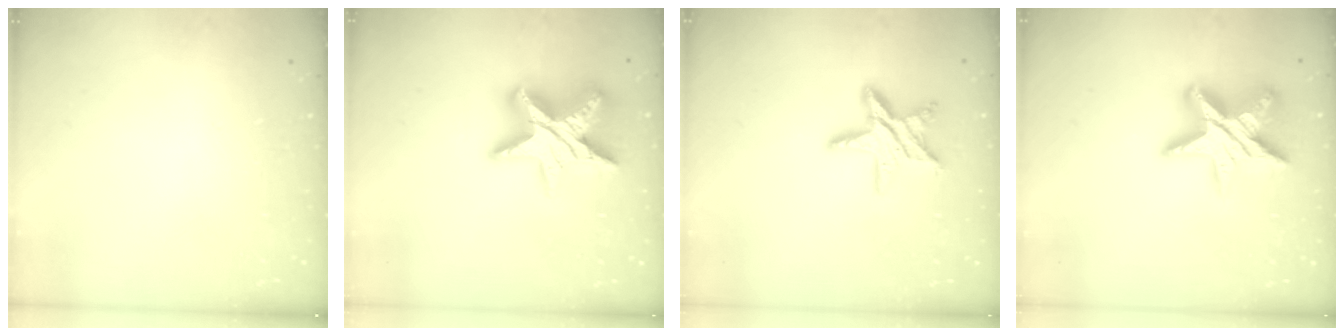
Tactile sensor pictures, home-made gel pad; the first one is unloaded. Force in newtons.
{"total": 20.2, "press": 20.2, "slide": 1.5}
{"total": 13.6, "press": 13.5, "slide": 1.1}
{"total": 19.0, "press": 18.9, "slide": 1.7}